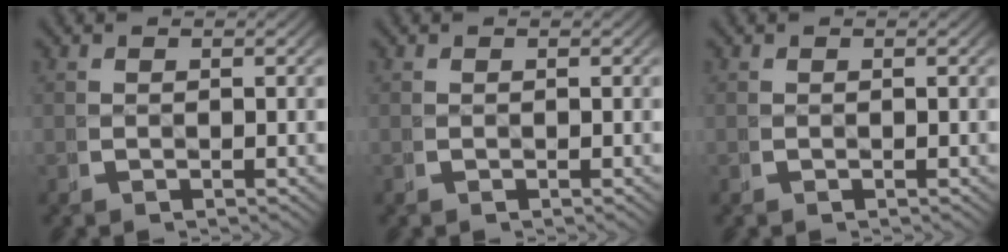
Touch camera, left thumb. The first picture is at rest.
{"total": 0.0}
{"total": 0.0}